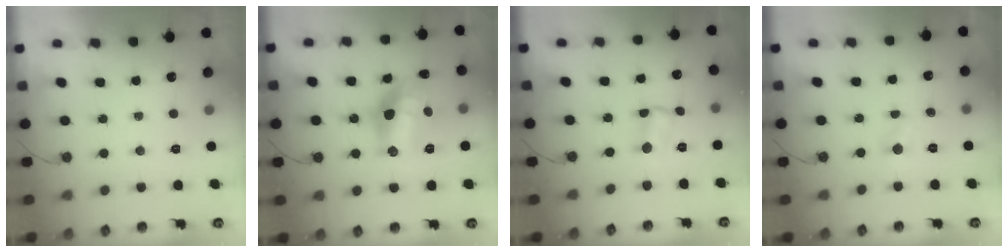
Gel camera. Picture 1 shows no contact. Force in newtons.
{"total": 16.2, "press": 15.9, "slide": 3.2}
{"total": 1.5, "press": 1.4, "slide": 0.4}
{"total": 2.9, "press": 2.9, "slide": 0.3}